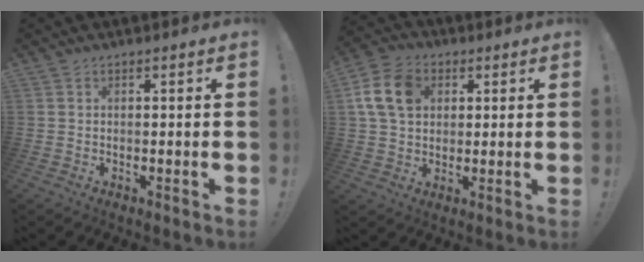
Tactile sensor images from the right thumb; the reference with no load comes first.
{"total": 12.5, "force": [3.7, 9.4, 7.4], "torque": [-0.141, 0.005, 0.077]}